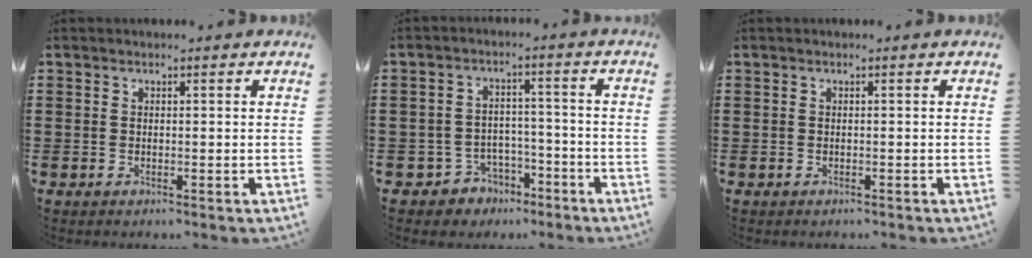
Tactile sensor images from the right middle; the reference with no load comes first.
{"total": 4.1, "force": [-3.4, 2.3, 0.3], "torque": [-0.024, 0.009, -0.072]}
{"total": 0.0}